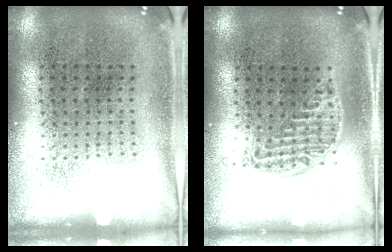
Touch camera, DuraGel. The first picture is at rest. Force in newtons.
{"total": 1.2, "press": 1.1, "slide": 0.5}